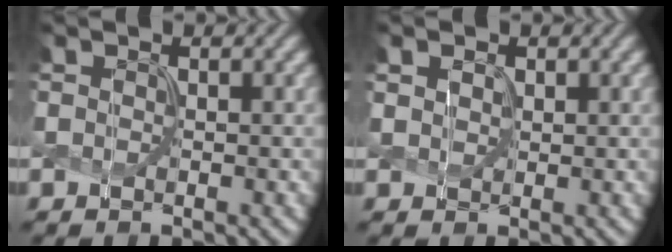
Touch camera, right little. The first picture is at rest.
{"total": 1.2, "force": [0.6, 0.9, 0.5], "torque": [-0.014, 0.003, 0.012]}